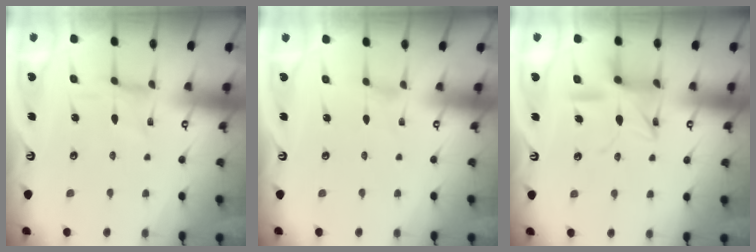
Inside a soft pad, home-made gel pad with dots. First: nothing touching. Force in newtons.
{"total": 0.0}
{"total": 12.0, "press": 12.0, "slide": 0.9}